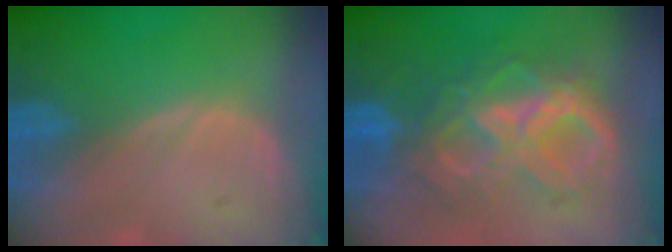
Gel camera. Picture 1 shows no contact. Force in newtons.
{"total": 9.9, "press": 9.8, "slide": 1.3}